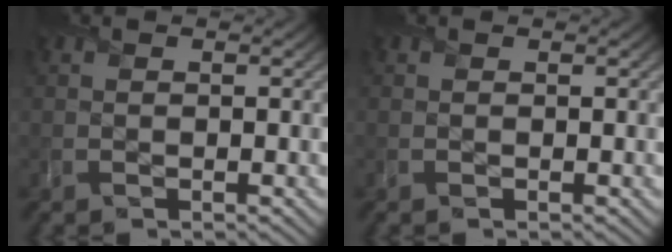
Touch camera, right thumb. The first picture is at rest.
{"total": 0.0}